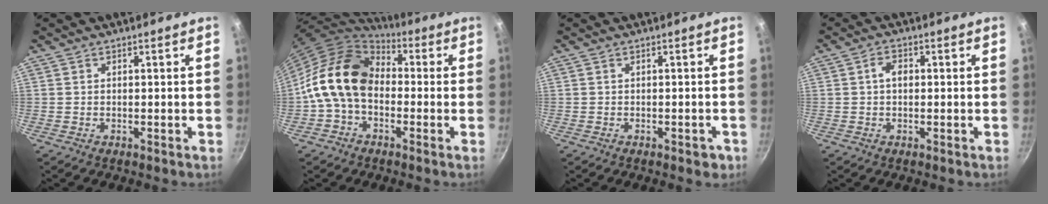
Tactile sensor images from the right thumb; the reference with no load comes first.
{"total": 15.2, "force": [-0.8, 10.9, 10.6], "torque": [-0.165, 0.040, -0.035]}
{"total": 2.2, "force": [-1.1, 1.2, 1.5], "torque": [-0.004, 0.014, -0.004]}
{"total": 3.1, "force": [0.3, 2.1, 2.2], "torque": [-0.030, 0.008, 0.000]}